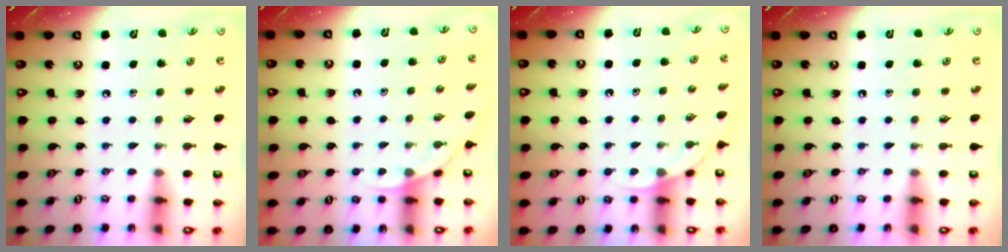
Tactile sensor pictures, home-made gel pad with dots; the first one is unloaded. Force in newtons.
{"total": 2.5, "press": 2.5, "slide": 0.2}
{"total": 2.5, "press": 2.5, "slide": 0.2}
{"total": 0.0}